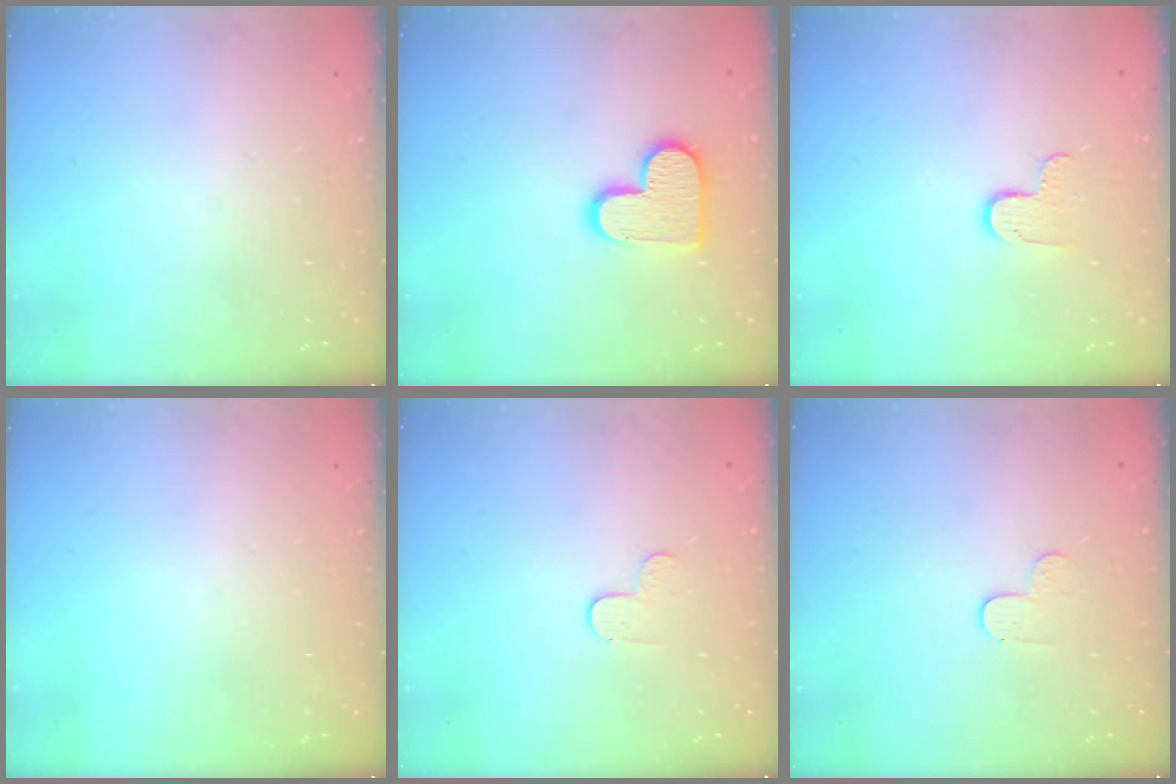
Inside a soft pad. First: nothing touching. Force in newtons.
{"total": 13.1, "press": 13.1, "slide": 0.8}
{"total": 5.8, "press": 5.8, "slide": 0.8}
{"total": 0.0}
{"total": 4.9, "press": 4.8, "slide": 0.6}
{"total": 4.9, "press": 4.8, "slide": 0.6}